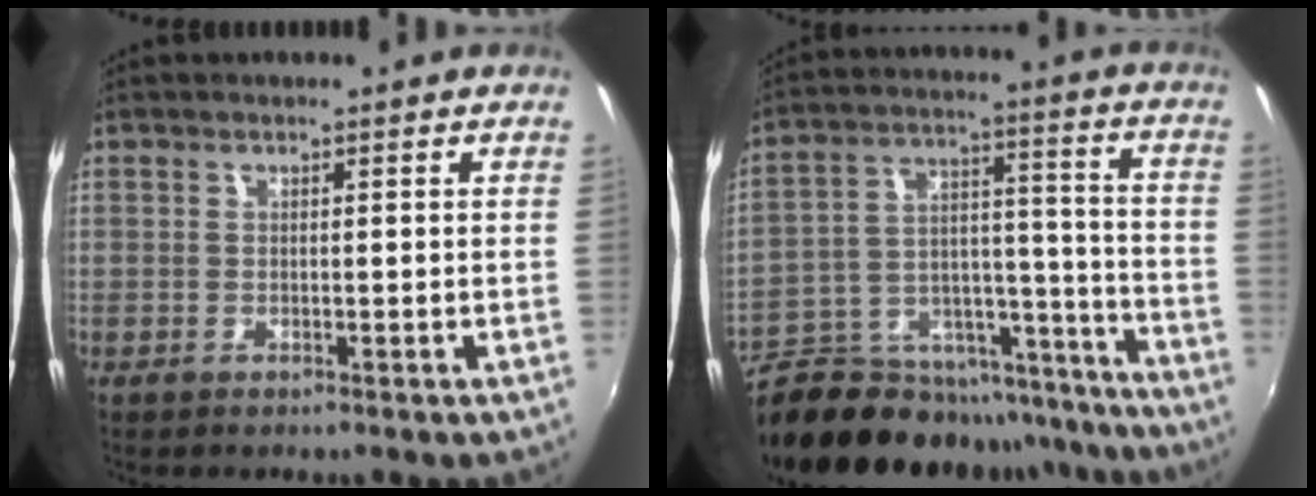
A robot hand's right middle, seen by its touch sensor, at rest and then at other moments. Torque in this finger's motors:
{"motor_torque": [1.03, -1.11, 0.13, 0.13]}